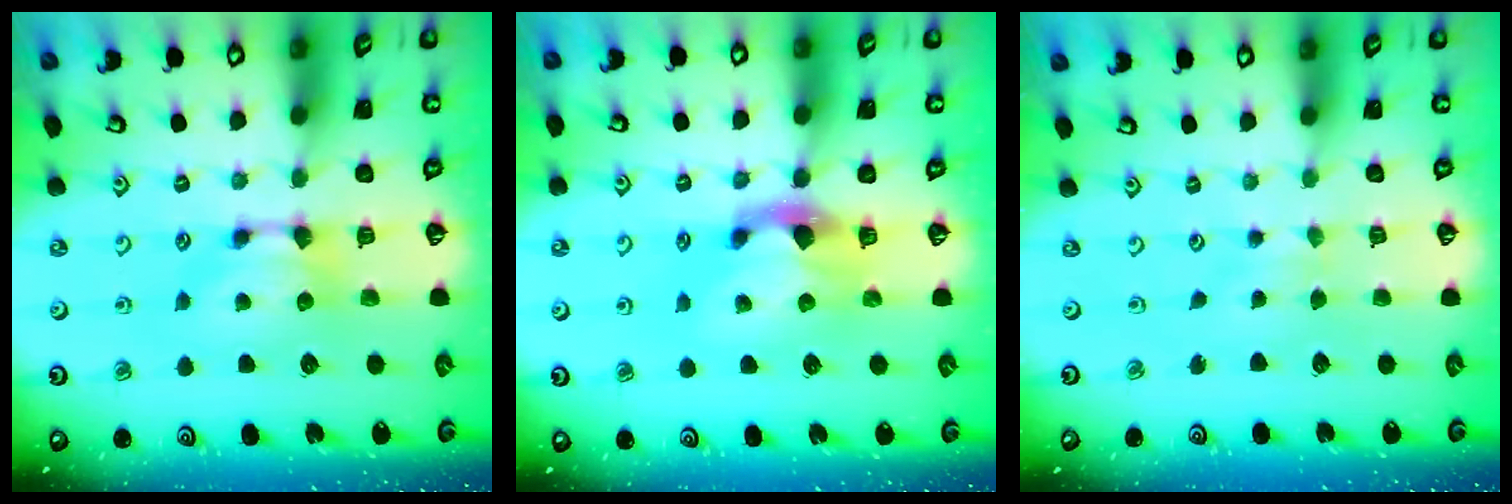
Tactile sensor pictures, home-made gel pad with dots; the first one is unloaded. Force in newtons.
{"total": 2.9, "press": 2.6, "slide": 1.3}
{"total": 2.5, "press": 2.5, "slide": 0.3}